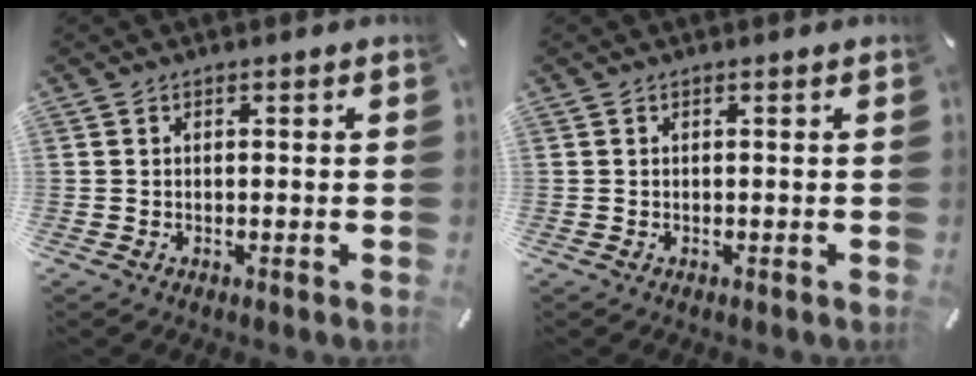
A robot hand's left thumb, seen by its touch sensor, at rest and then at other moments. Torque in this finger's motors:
{"motor_torque": [-0.06, 0.05, -0.01, -0.06, 0.01]}